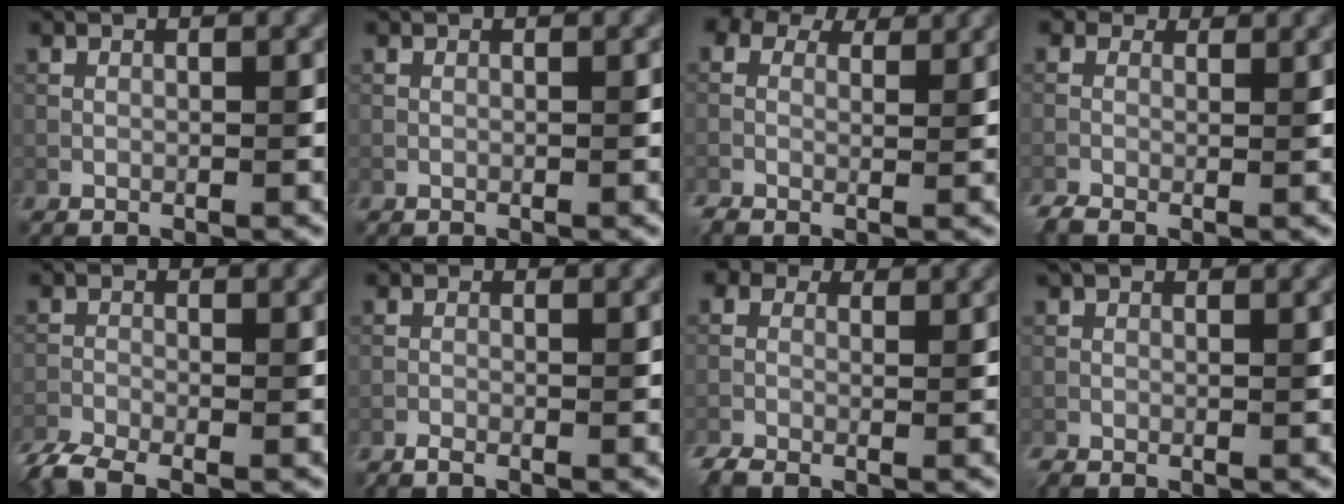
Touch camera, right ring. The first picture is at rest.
{"total": 0.0}
{"total": 5.7, "force": [3.1, 3.5, 3.2], "torque": [-0.070, 0.010, 0.039]}
{"total": 2.8, "force": [-0.2, 2.0, 1.9], "torque": [-0.042, -0.002, -0.008]}
{"total": 4.5, "force": [-3.5, 1.4, 2.4], "torque": [-0.056, -0.015, -0.073]}
{"total": 0.9, "force": [-0.8, 0.1, 0.2], "torque": [-0.013, 0.000, -0.015]}
{"total": 4.0, "force": [-0.3, 3.0, 2.6], "torque": [-0.053, -0.001, -0.002]}
{"total": 1.6, "force": [-0.2, 0.7, 1.4], "torque": [-0.031, 0.001, -0.007]}